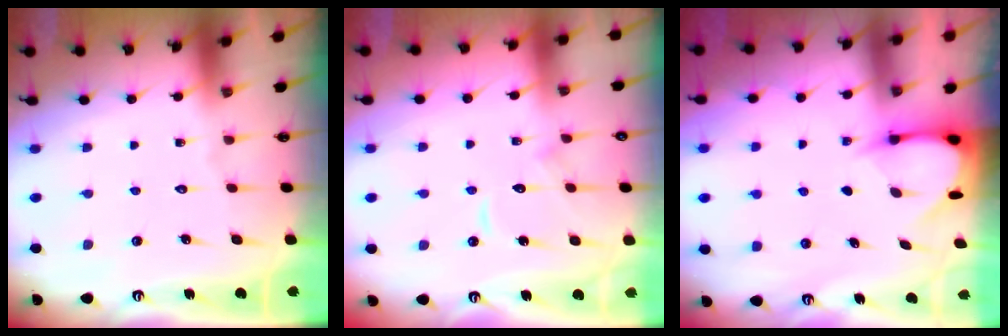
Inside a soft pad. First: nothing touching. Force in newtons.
{"total": 7.7, "press": 7.7, "slide": 0.8}
{"total": 3.9, "press": 3.8, "slide": 0.4}